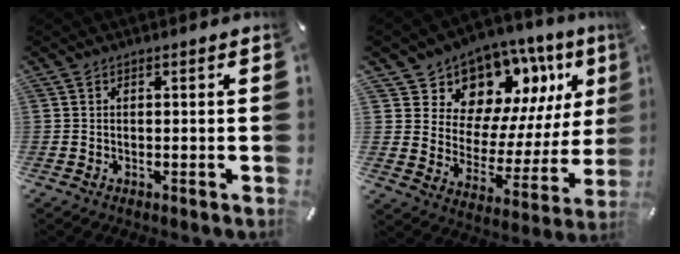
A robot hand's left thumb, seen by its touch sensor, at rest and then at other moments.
{"total": 11.3, "force": [8.4, 7.5, 1.1], "torque": [-0.014, -0.103, 0.150]}